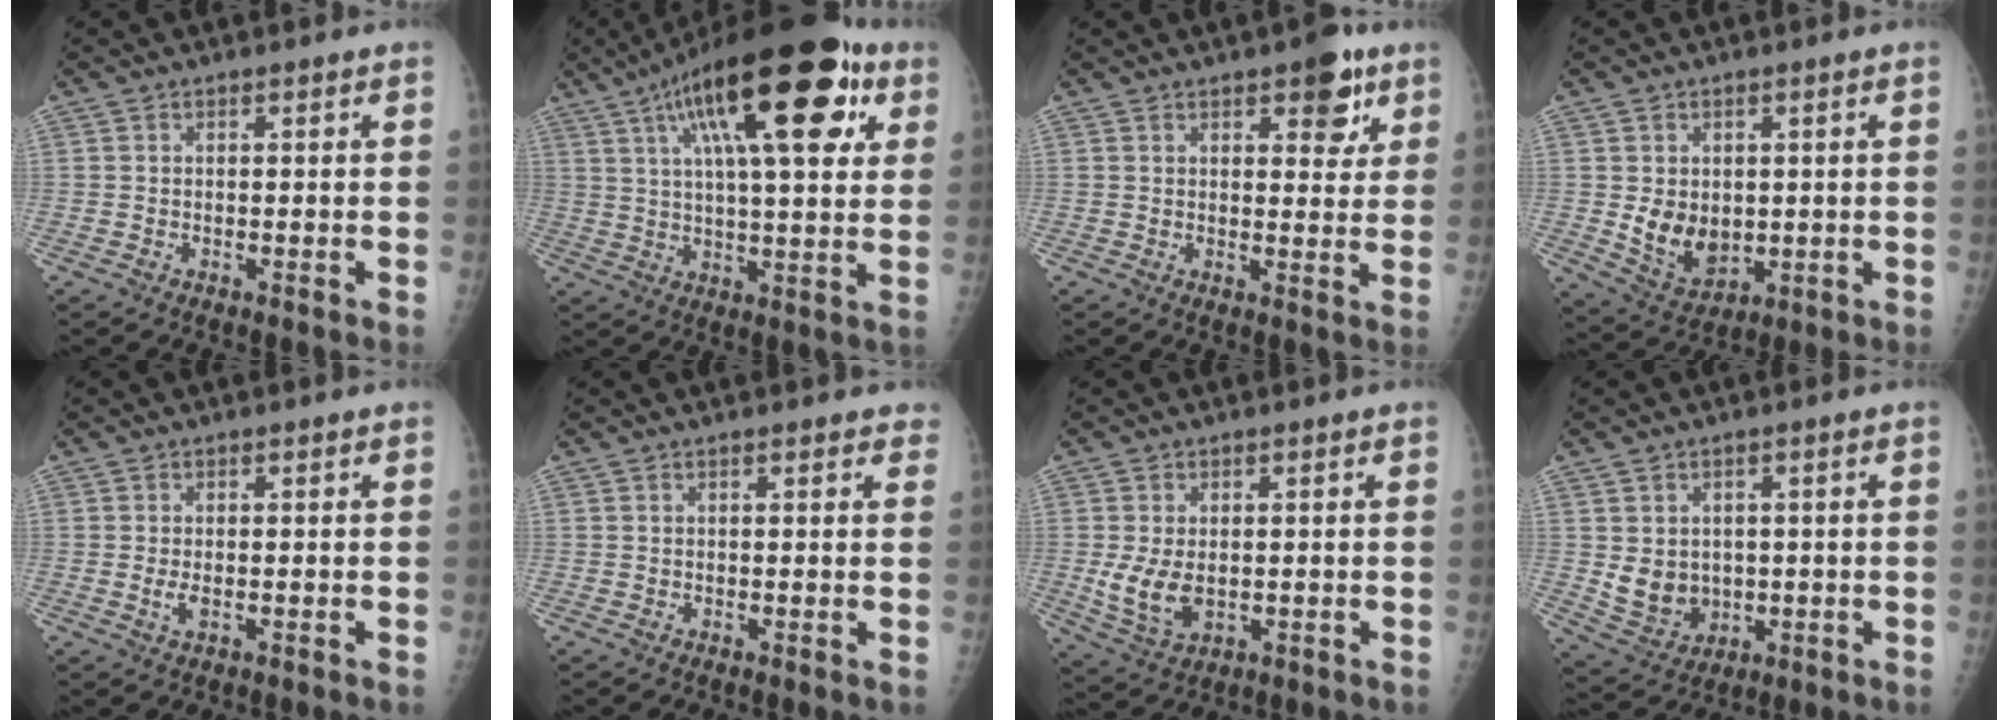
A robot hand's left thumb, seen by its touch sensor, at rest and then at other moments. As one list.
[{"total": 26.0, "force": [11.1, 8.9, 21.8], "torque": [-0.325, 0.008, 0.168]}, {"total": 7.4, "force": [4.0, 3.5, 5.2], "torque": [-0.034, -0.014, 0.045]}, {"total": 8.4, "force": [0.0, 6.3, 5.4], "torque": [-0.066, -0.015, 0.022]}, {"total": 2.0, "force": [-0.3, 1.0, 1.7], "torque": [-0.038, -0.005, -0.008]}, {"total": 1.8, "force": [1.2, 0.9, 0.9], "torque": [0.007, -0.002, 0.007]}, {"total": 7.3, "force": [-0.5, 4.7, 5.6], "torque": [-0.104, -0.010, 0.002]}, {"total": 7.8, "force": [0.2, 6.6, 4.1], "torque": [-0.044, -0.008, 0.026]}]